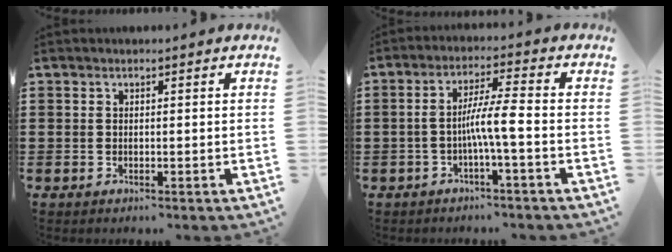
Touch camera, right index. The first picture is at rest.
{"total": 5.8, "force": [-1.5, 0.2, 5.6], "torque": [-0.100, 0.002, -0.032]}